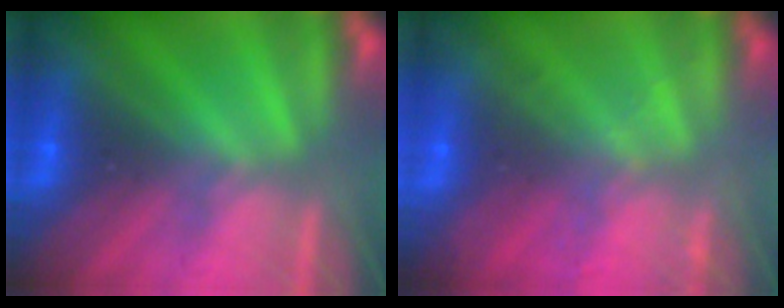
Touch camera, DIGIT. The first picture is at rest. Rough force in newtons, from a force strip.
{"total": 2.1}